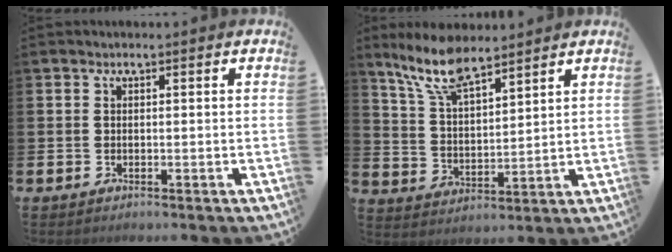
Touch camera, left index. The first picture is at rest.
{"total": 9.6, "force": [7.9, 2.6, 4.6], "torque": [-0.105, -0.027, 0.145]}